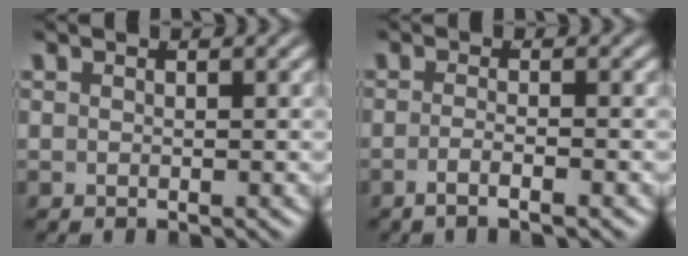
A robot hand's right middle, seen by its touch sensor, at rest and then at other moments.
{"total": 2.2, "force": [-1.8, -0.4, 1.3], "torque": [-0.034, -0.011, -0.028]}